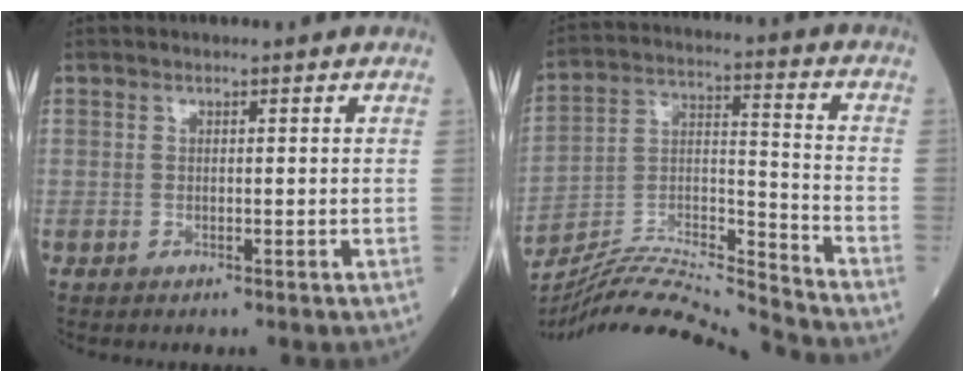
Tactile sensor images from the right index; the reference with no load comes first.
{"total": 17.7, "force": [-17.1, -1.5, 4.4], "torque": [-0.080, 0.020, -0.300]}